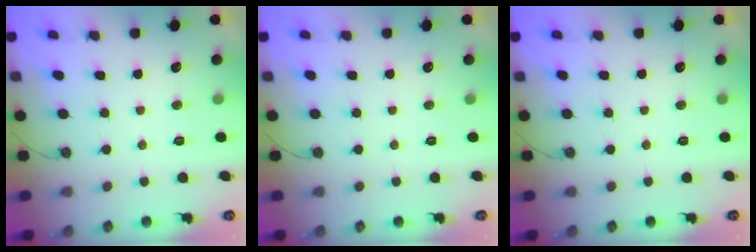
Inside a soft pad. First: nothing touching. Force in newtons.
{"total": 0.0}
{"total": 0.0}